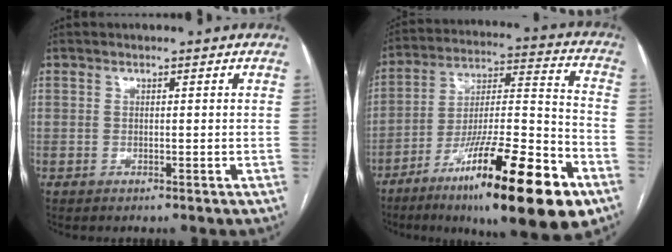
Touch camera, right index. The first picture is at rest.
{"total": 27.9, "force": [-15.1, 3.3, 23.2], "torque": [-0.327, -0.023, -0.244]}